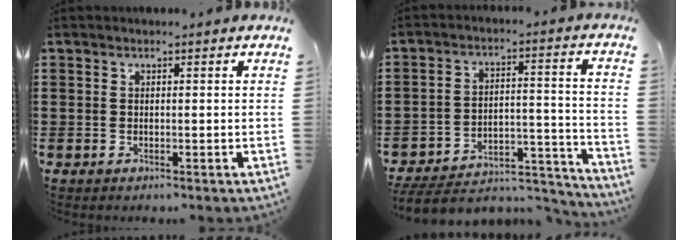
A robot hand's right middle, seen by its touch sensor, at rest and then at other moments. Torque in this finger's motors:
{"motor_torque": [1.35, -0.78, 0.78, 0.16]}